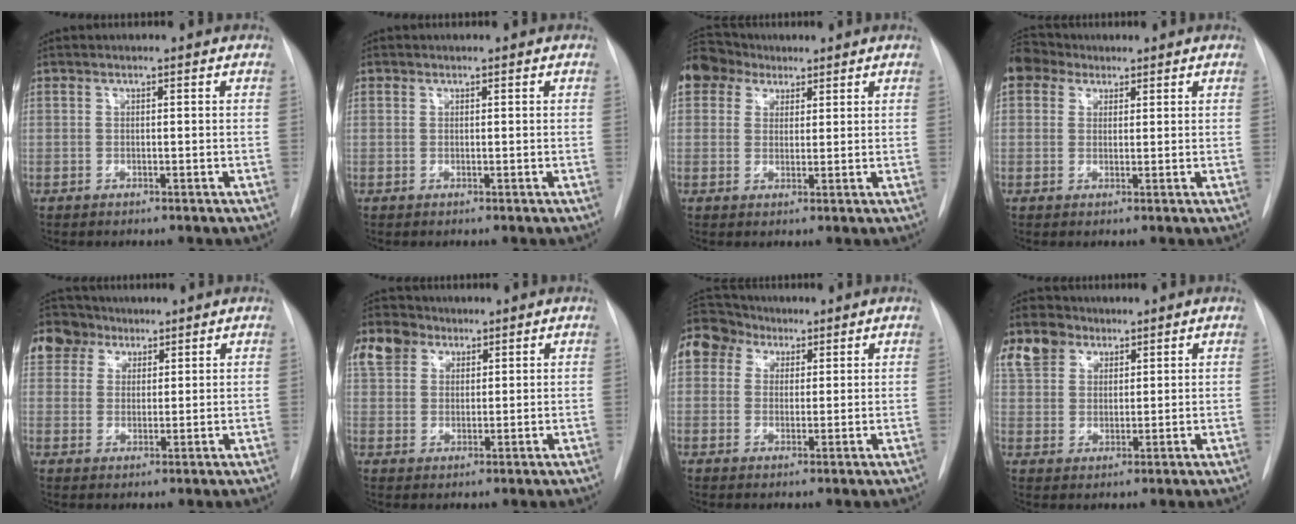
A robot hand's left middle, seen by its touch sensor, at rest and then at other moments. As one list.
[{"total": 0.0}, {"total": 7.8, "force": [5.2, 5.5, 1.6], "torque": [-0.034, 0.037, 0.101]}, {"total": 5.0, "force": [3.6, 3.3, 1.0], "torque": [-0.026, 0.025, 0.069]}, {"total": 8.1, "force": [5.5, 5.7, 1.8], "torque": [-0.039, 0.029, 0.109]}, {"total": 7.8, "force": [4.8, 5.4, 3.1], "torque": [-0.078, 0.028, 0.094]}, {"total": 13.4, "force": [7.2, 10.3, 4.5], "torque": [-0.134, 0.067, 0.139]}, {"total": 9.5, "force": [6.1, 6.5, 3.4], "torque": [-0.085, 0.031, 0.117]}]